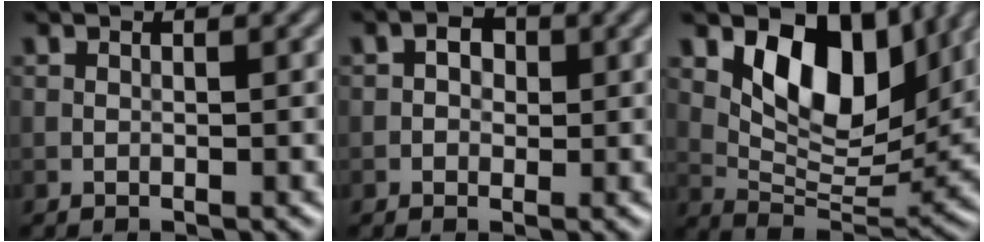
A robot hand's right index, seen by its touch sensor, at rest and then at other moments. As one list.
[{"total": 2.0, "force": [0.3, 1.6, 1.1], "torque": [-0.004, 0.002, -0.010]}, {"total": 9.7, "force": [3.9, 5.6, 6.9], "torque": [-0.108, -0.015, 0.068]}]